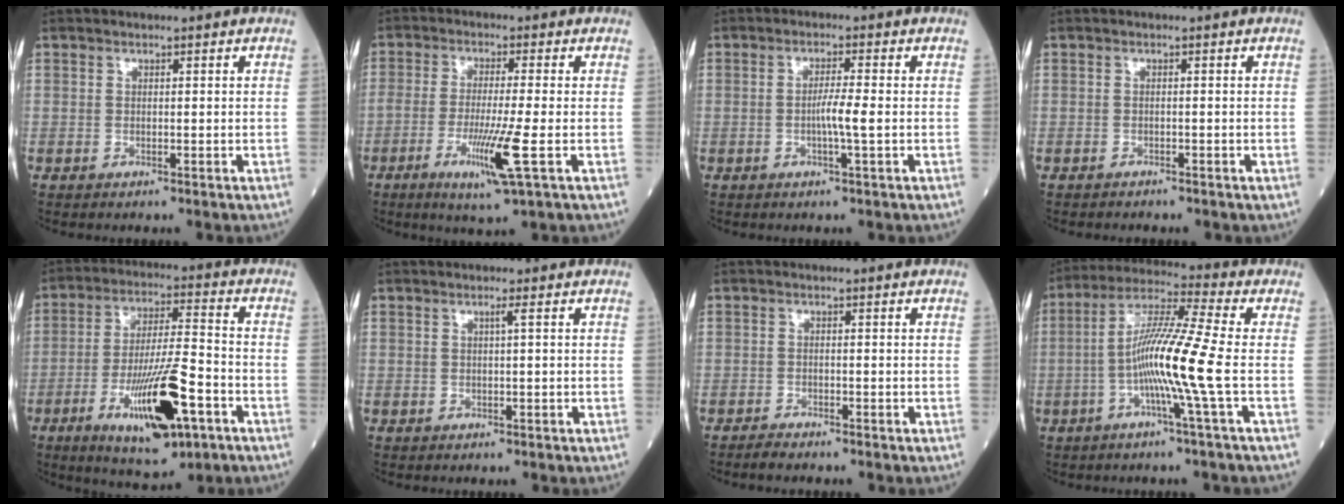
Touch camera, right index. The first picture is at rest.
{"total": 8.3, "force": [-3.0, -0.6, 7.7], "torque": [-0.145, -0.025, -0.055]}
{"total": 3.3, "force": [-0.6, -0.4, 3.3], "torque": [-0.058, -0.002, -0.012]}
{"total": 1.6, "force": [-1.4, 0.6, 0.4], "torque": [-0.014, -0.001, -0.016]}
{"total": 15.2, "force": [-6.4, 3.0, 13.5], "torque": [-0.240, -0.015, -0.099]}
{"total": 0.7, "force": [0.2, -0.3, 0.6], "torque": [-0.012, -0.001, 0.006]}
{"total": 1.6, "force": [-1.5, 0.1, 0.4], "torque": [-0.016, -0.004, -0.028]}
{"total": 11.2, "force": [-2.4, -1.8, 10.8], "torque": [-0.204, 0.004, -0.052]}